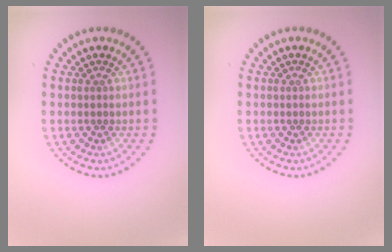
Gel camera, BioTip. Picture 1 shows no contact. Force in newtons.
{"total": 0.0}